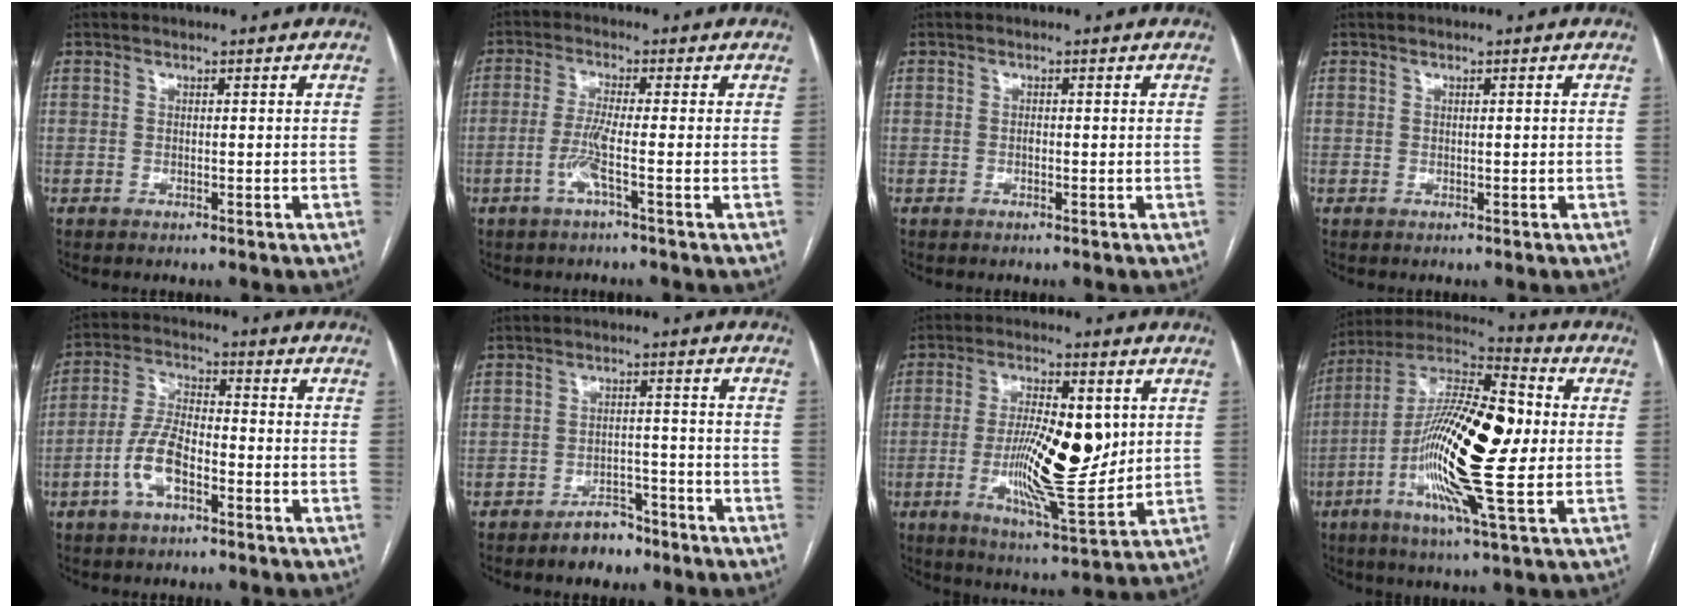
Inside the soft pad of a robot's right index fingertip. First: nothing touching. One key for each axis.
{"total": 4.2, "fx": -1.6, "fy": -0.6, "fz": 3.9, "tx": -0.080, "ty": -0.004, "tz": -0.036}
{"total": 0.5, "fx": -0.2, "fy": 0.3, "fz": 0.4, "tx": -0.010, "ty": 0.001, "tz": -0.005}
{"total": 0.0}
{"total": 7.7, "fx": -3.2, "fy": 3.2, "fz": 6.2, "tx": -0.137, "ty": 0.011, "tz": -0.065}
{"total": 4.5, "fx": -3.5, "fy": 2.5, "fz": 1.3, "tx": -0.010, "ty": 0.011, "tz": -0.052}
{"total": 13.9, "fx": 0.4, "fy": 3.6, "fz": 13.4, "tx": -0.240, "ty": -0.001, "tz": 0.010}
{"total": 21.6, "fx": -1.3, "fy": 3.6, "fz": 21.3, "tx": -0.407, "ty": 0.011, "tz": -0.032}